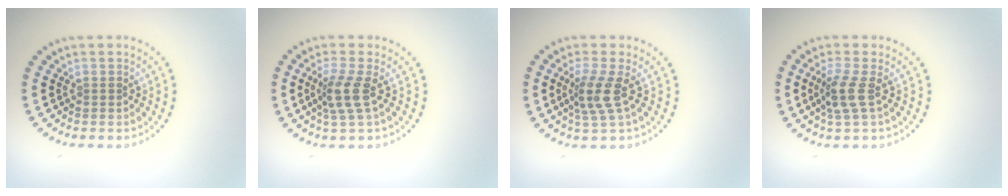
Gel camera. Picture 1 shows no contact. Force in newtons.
{"total": 2.7, "press": 2.0, "slide": 1.8}
{"total": 2.8, "press": 2.2, "slide": 1.8}
{"total": 2.5, "press": 1.9, "slide": 1.7}